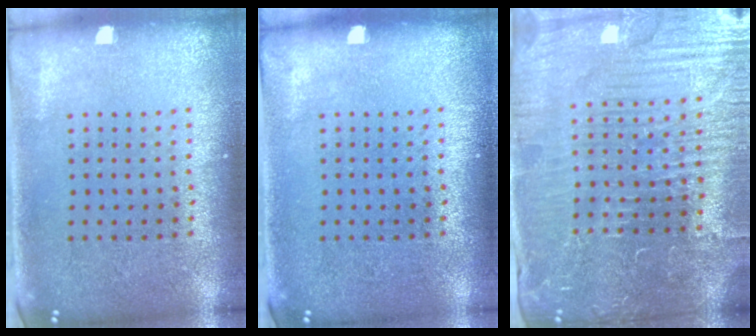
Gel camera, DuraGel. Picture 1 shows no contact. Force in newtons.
{"total": 0.0}
{"total": 5.5, "press": 5.0, "slide": 2.1}